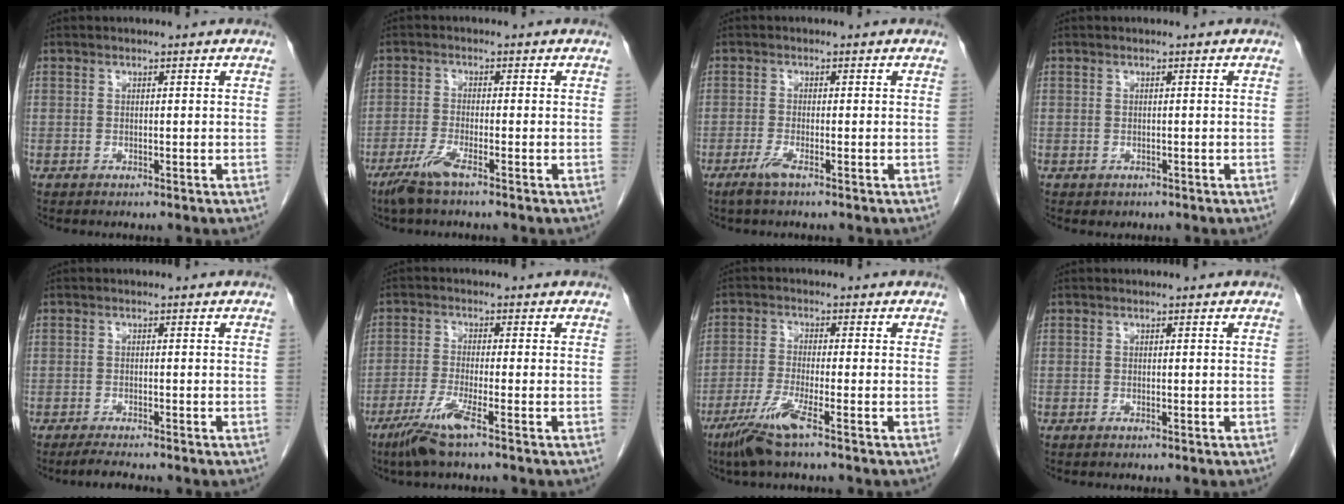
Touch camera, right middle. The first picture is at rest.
{"total": 4.0, "force": [-2.7, 0.1, 2.9], "torque": [-0.067, -0.010, -0.059]}
{"total": 2.1, "force": [-1.4, -0.1, 1.6], "torque": [-0.039, -0.005, -0.031]}
{"total": 0.6, "force": [-0.3, 0.5, 0.1], "torque": [-0.005, 0.002, 0.001]}
{"total": 2.7, "force": [-2.4, 0.0, 1.2], "torque": [-0.029, -0.009, -0.040]}
{"total": 5.5, "force": [-3.4, -0.4, 4.3], "torque": [-0.089, -0.015, -0.072]}
{"total": 5.9, "force": [-3.7, -0.4, 4.6], "torque": [-0.096, -0.016, -0.077]}
{"total": 0.0}